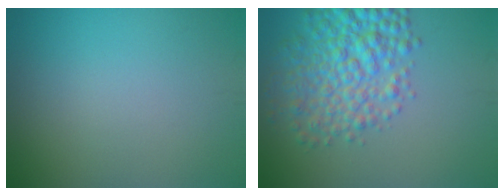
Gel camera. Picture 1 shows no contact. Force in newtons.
{"total": 6.1, "press": 6.1, "slide": 0.1}